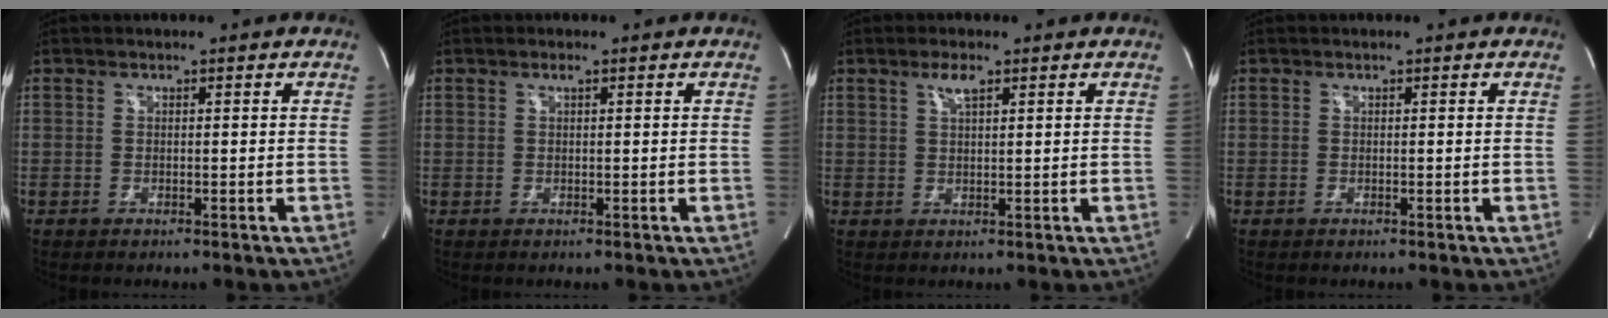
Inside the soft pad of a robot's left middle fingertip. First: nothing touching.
{"total": 0.6, "force": [0.3, 0.0, 0.5], "torque": [-0.009, 0.002, 0.006]}
{"total": 2.4, "force": [1.4, 0.4, 1.9], "torque": [-0.040, 0.002, 0.028]}
{"total": 0.0}